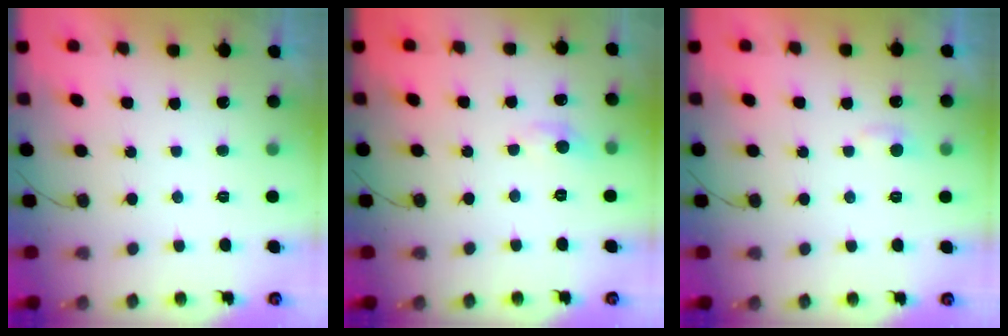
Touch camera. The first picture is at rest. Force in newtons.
{"total": 2.8, "press": 2.8, "slide": 0.4}
{"total": 3.3, "press": 3.3, "slide": 0.4}